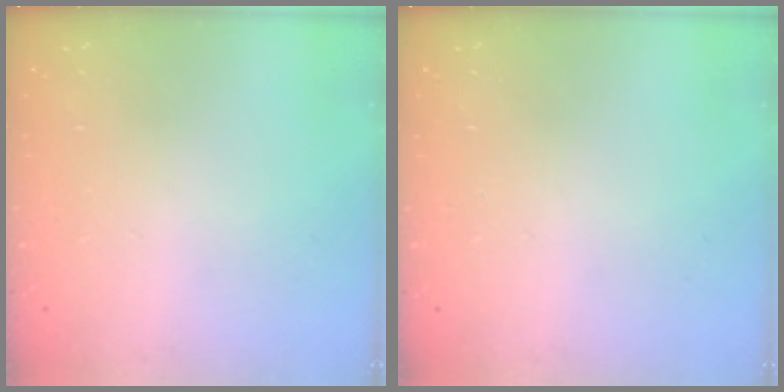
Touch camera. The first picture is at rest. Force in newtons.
{"total": 0.0}